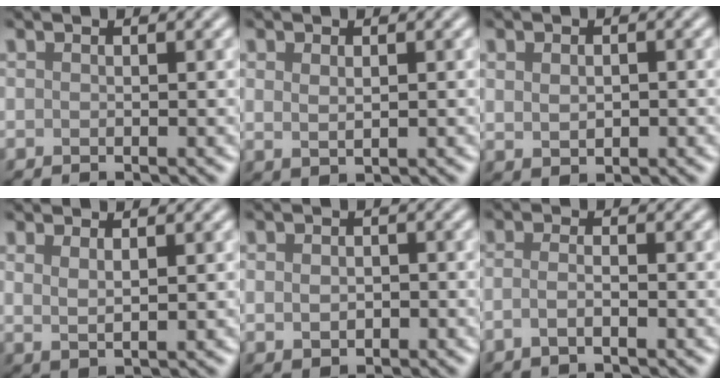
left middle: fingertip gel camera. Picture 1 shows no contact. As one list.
[{"total": 1.5, "force": [0.4, 0.8, 1.1], "torque": [-0.023, -0.004, 0.013]}, {"total": 2.0, "force": [0.1, 1.3, 1.5], "torque": [-0.027, -0.002, 0.009]}, {"total": 1.8, "force": [1.0, 0.6, 1.4], "torque": [-0.028, -0.007, 0.022]}, {"total": 2.2, "force": [-0.1, 1.7, 1.4], "torque": [-0.019, -0.003, 0.003]}, {"total": 1.9, "force": [-0.7, 0.7, 1.6], "torque": [-0.030, -0.001, -0.017]}]